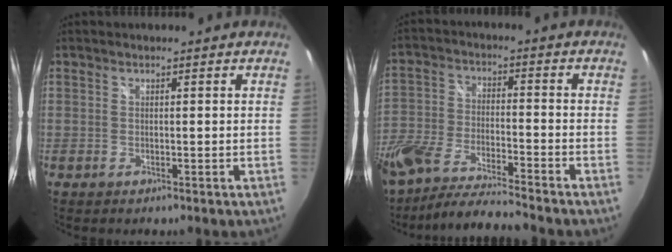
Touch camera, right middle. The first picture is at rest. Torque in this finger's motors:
{"motor_torque": [1.07, -1.07, 0.46, 0.21]}